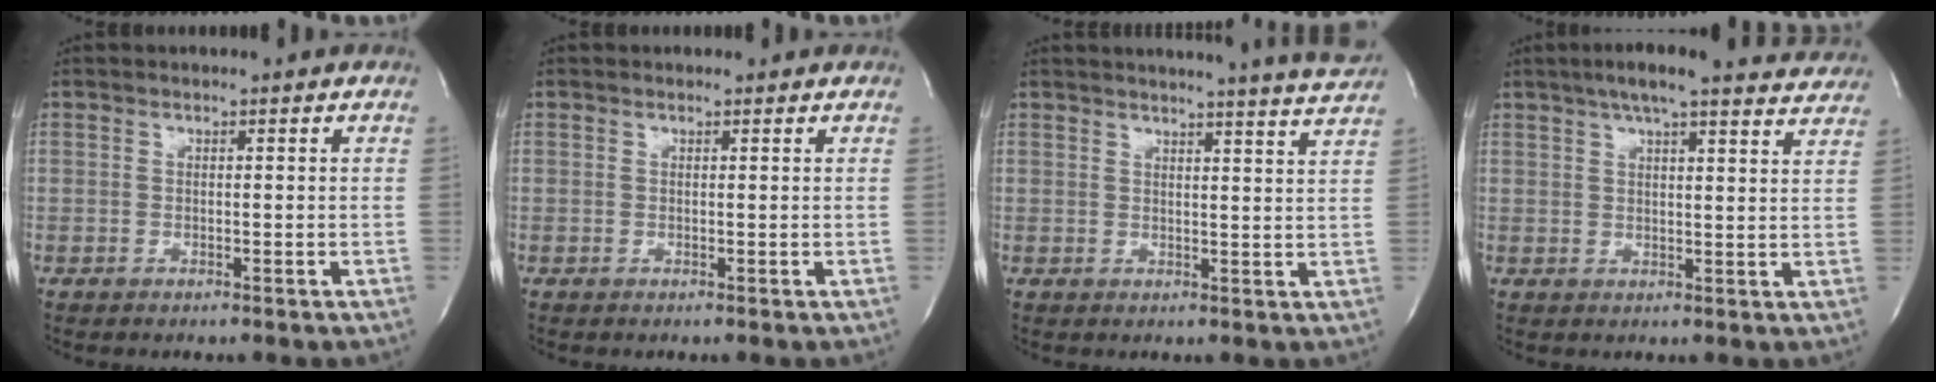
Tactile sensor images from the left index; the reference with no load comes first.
{"total": 0.0}
{"total": 12.3, "force": [11.6, -1.5, 3.8], "torque": [-0.061, -0.054, 0.124]}
{"total": 17.8, "force": [15.6, 2.3, 8.2], "torque": [-0.118, 0.022, 0.190]}